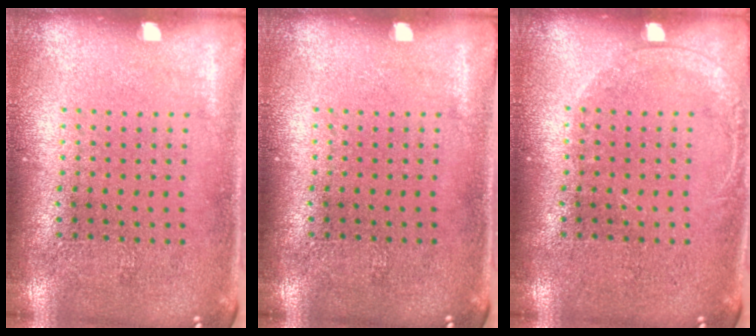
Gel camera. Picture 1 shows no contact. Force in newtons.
{"total": 0.0}
{"total": 1.0, "press": 1.0, "slide": 0.2}